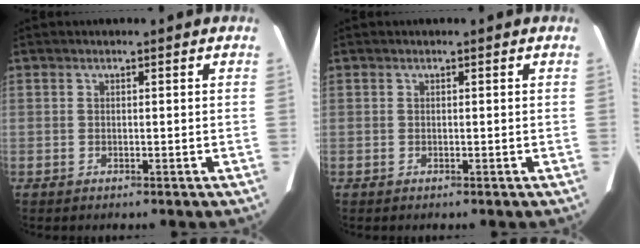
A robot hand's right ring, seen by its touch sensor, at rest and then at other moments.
{"total": 0.0}